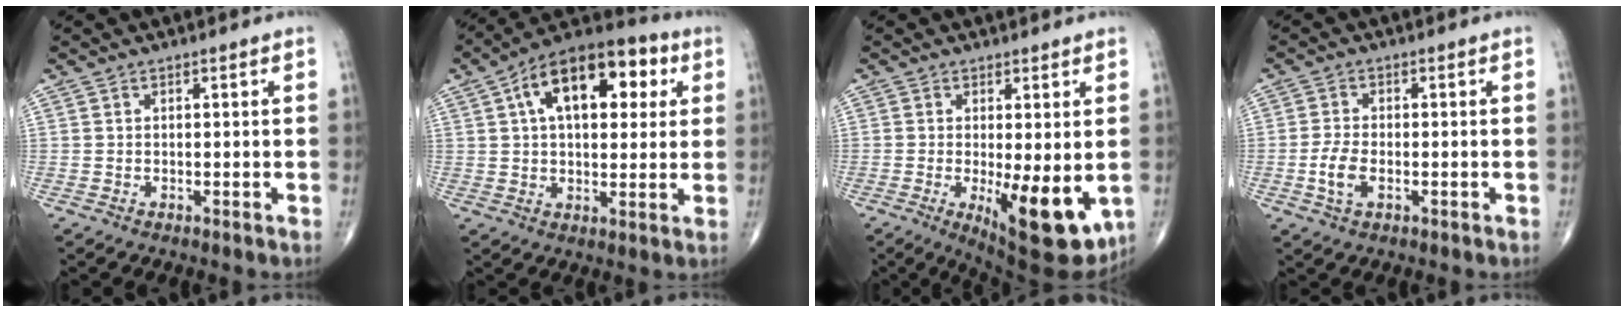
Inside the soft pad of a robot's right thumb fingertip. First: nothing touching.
{"total": 18.7, "force": [5.7, 10.1, 14.6], "torque": [-0.191, 0.021, 0.079]}
{"total": 13.0, "force": [-2.7, 4.5, 11.9], "torque": [-0.158, -0.026, -0.024]}
{"total": 4.5, "force": [-1.2, 2.3, 3.6], "torque": [-0.078, 0.004, -0.025]}